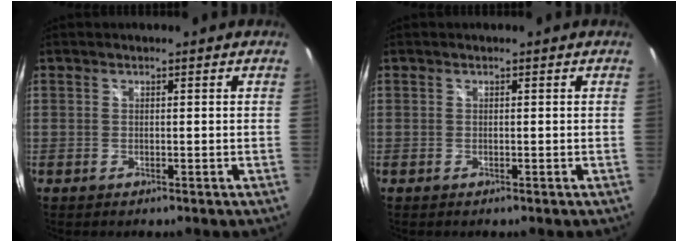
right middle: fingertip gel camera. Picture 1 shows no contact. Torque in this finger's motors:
{"motor_torque": [0.01, -0.02, 0.00, 0.00]}